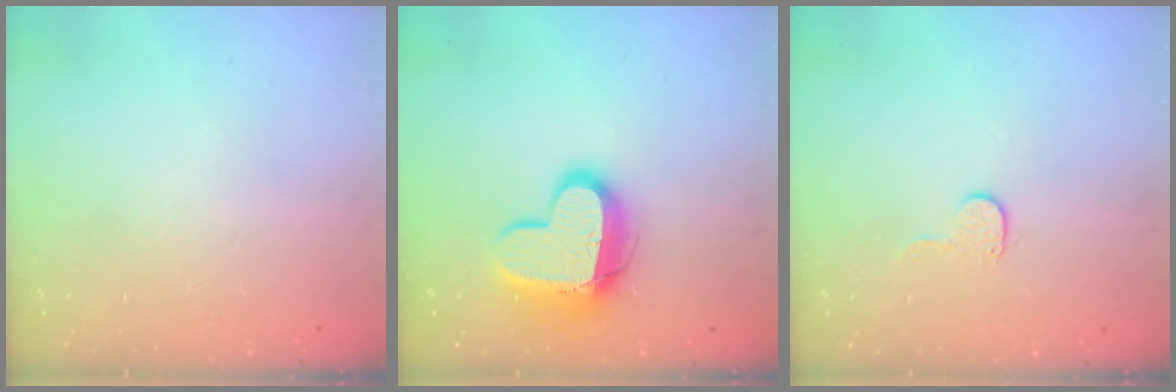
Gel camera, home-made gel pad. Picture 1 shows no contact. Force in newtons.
{"total": 14.4, "press": 14.3, "slide": 1.4}
{"total": 3.9, "press": 3.9, "slide": 0.4}